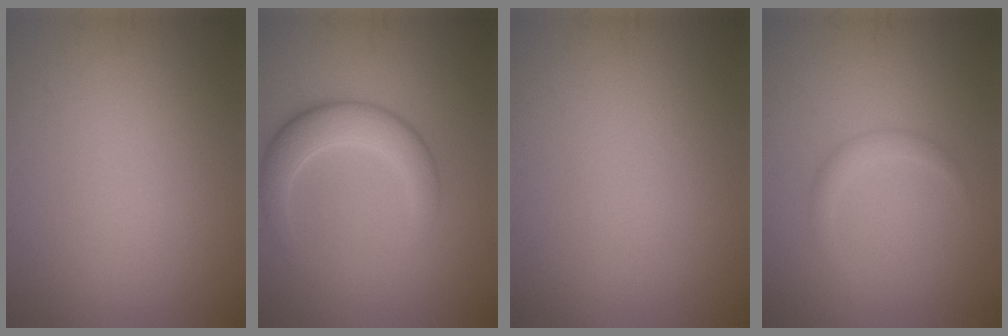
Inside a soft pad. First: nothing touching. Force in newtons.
{"total": 4.4, "press": 4.4, "slide": 0.1}
{"total": 0.0}
{"total": 1.5, "press": 1.5, "slide": 0.1}